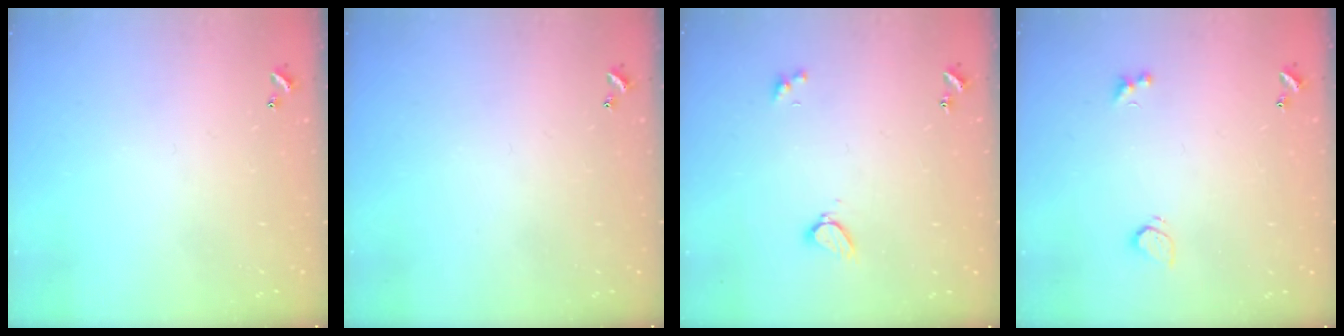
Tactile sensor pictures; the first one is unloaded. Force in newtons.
{"total": 0.0}
{"total": 2.2, "press": 2.2, "slide": 0.3}
{"total": 2.1, "press": 1.8, "slide": 1.2}